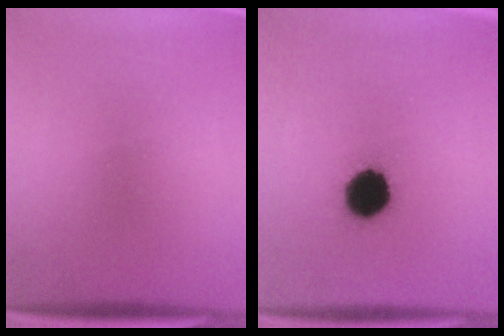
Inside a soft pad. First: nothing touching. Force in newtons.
{"total": 11.0}